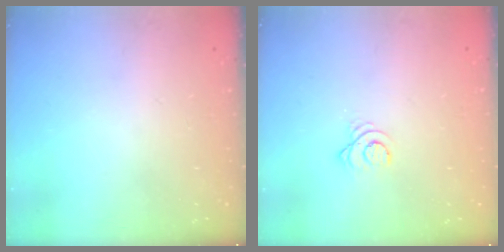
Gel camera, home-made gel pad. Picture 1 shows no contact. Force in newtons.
{"total": 2.9, "press": 2.9, "slide": 0.4}